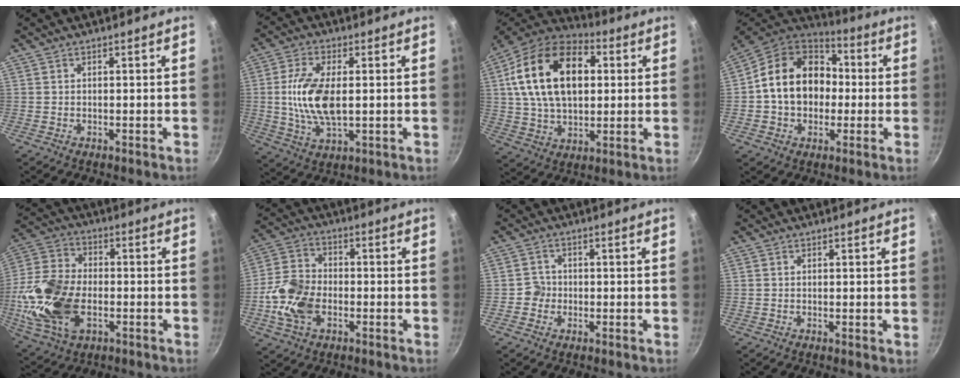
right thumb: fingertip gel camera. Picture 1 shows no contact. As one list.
[{"total": 11.8, "force": [0.5, 5.7, 10.4], "torque": [-0.204, -0.001, 0.010]}, {"total": 22.6, "force": [4.7, 14.2, 17.0], "torque": [-0.276, 0.013, 0.071]}, {"total": 18.6, "force": [0.6, 14.5, 11.6], "torque": [-0.172, 0.040, -0.001]}, {"total": 19.0, "force": [-3.6, 12.1, 14.2], "torque": [-0.282, 0.022, -0.069]}, {"total": 11.6, "force": [-3.0, 7.8, 8.0], "torque": [-0.150, 0.023, -0.069]}, {"total": 2.6, "force": [-0.8, 2.4, 0.5], "torque": [0.012, 0.009, -0.017]}, {"total": 0.5, "force": [-0.1, 0.1, 0.5], "torque": [-0.008, -0.003, -0.003]}]